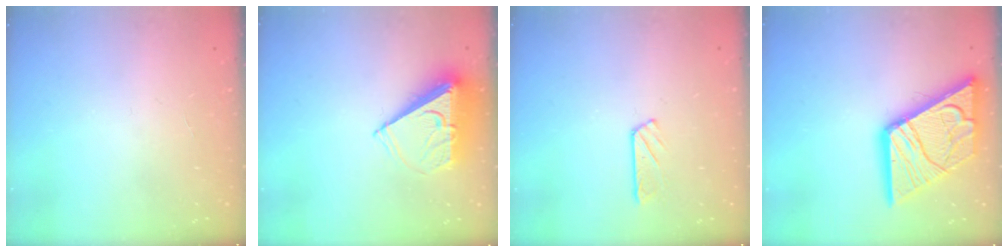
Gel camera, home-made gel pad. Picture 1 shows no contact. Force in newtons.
{"total": 8.3, "press": 8.3, "slide": 0.5}
{"total": 3.5, "press": 3.4, "slide": 0.4}
{"total": 22.7, "press": 22.6, "slide": 2.7}